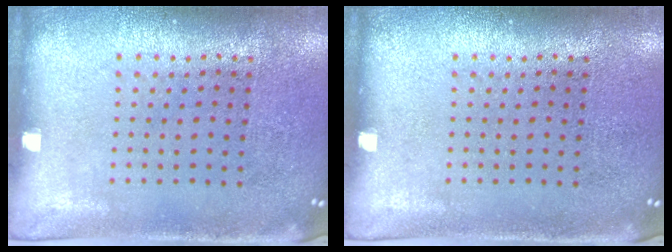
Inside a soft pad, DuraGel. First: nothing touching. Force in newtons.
{"total": 0.0}